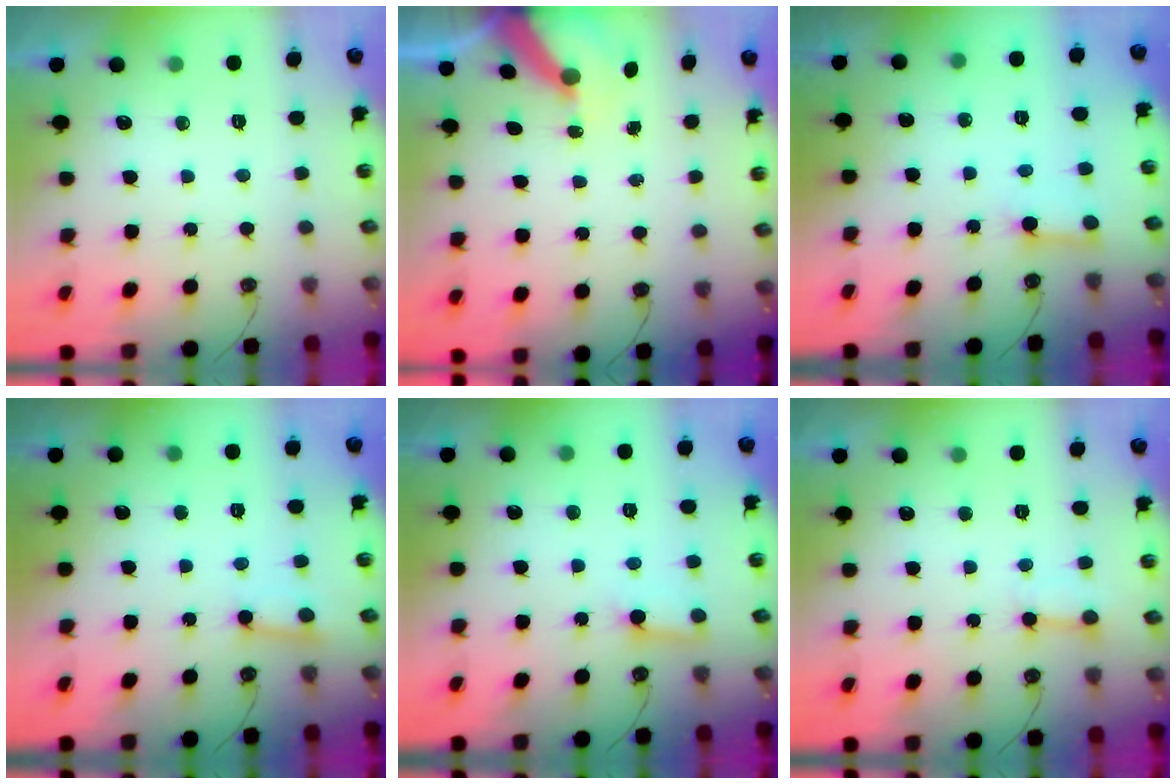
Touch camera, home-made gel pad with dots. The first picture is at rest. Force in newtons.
{"total": 7.5, "press": 7.5, "slide": 0.7}
{"total": 3.4, "press": 3.4, "slide": 0.5}
{"total": 2.9, "press": 2.9, "slide": 0.4}
{"total": 2.8, "press": 2.8, "slide": 0.3}
{"total": 2.6, "press": 2.6, "slide": 0.2}